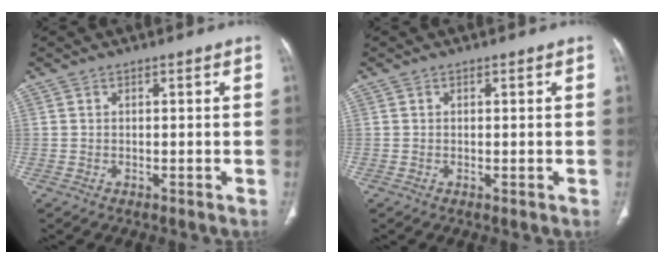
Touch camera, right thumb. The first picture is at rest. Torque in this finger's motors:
{"motor_torque": [0.24, -0.45, -0.26, -0.21, -0.07]}